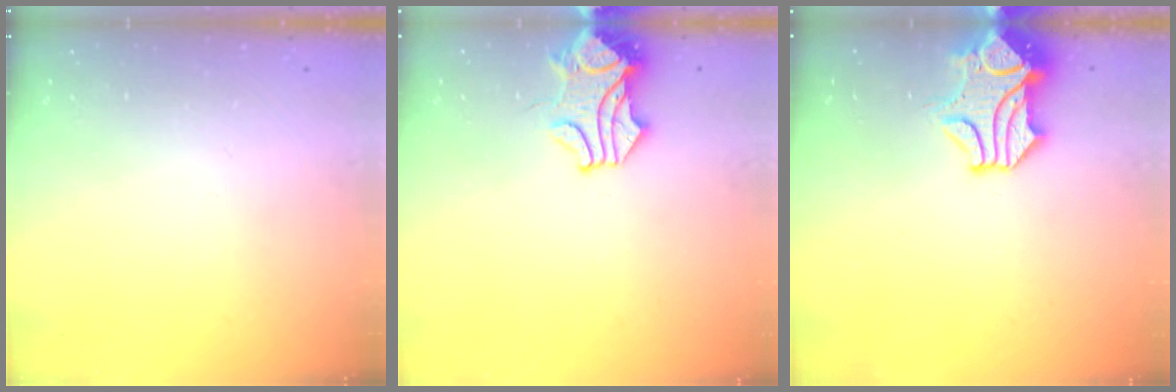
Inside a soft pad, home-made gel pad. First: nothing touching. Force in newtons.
{"total": 1.4, "press": 1.4, "slide": 0.3}
{"total": 1.5, "press": 0.9, "slide": 1.2}